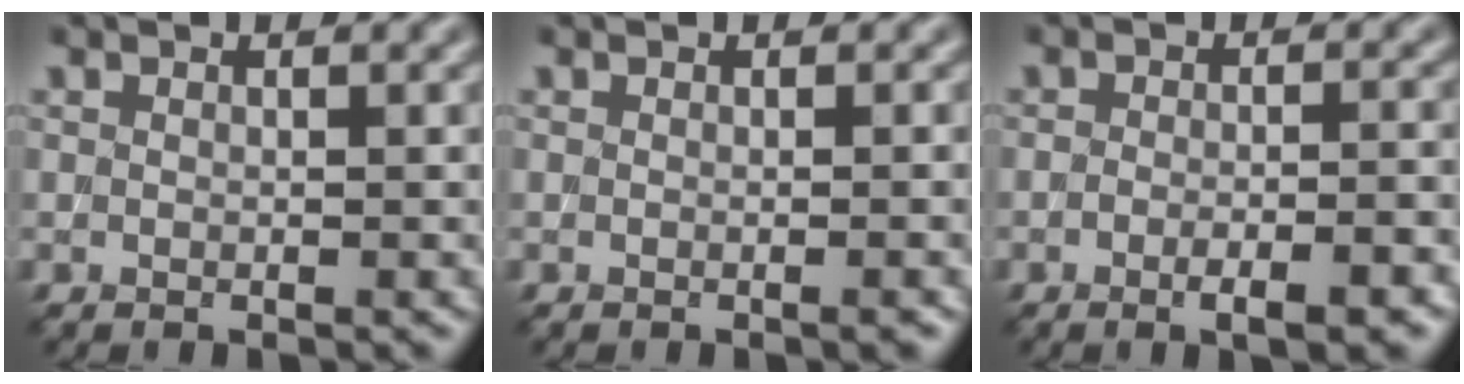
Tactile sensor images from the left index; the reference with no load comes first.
{"total": 1.8, "force": [-0.1, 0.9, 1.6], "torque": [0.000, 0.001, -0.008]}
{"total": 3.8, "force": [-2.0, 1.0, 3.0], "torque": [-0.049, 0.003, -0.028]}